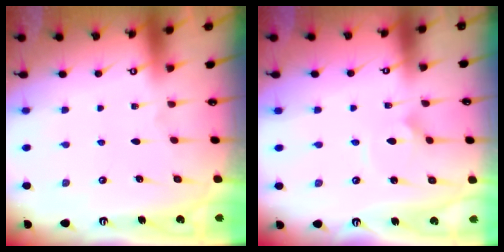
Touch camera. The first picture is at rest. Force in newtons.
{"total": 2.5, "press": 2.5, "slide": 0.1}